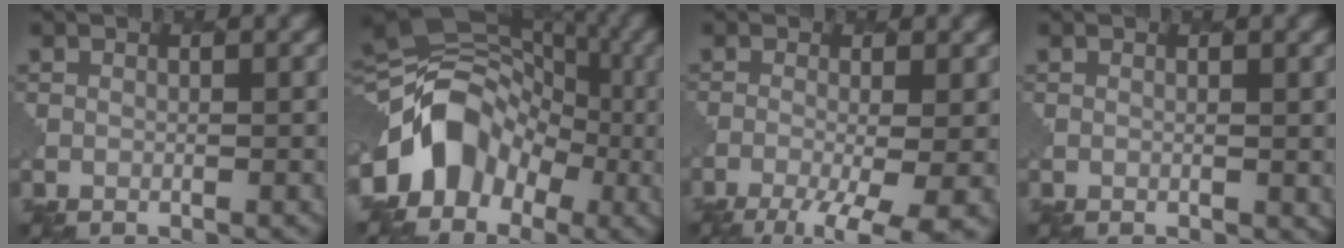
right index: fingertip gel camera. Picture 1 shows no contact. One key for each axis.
{"total": 8.2, "fx": -3.1, "fy": 6.4, "fz": 4.0, "tx": -0.043, "ty": 0.009, "tz": -0.064}
{"total": 7.1, "fx": -3.7, "fy": 2.0, "fz": 5.7, "tx": -0.096, "ty": -0.021, "tz": -0.055}
{"total": 1.0, "fx": 0.2, "fy": 0.5, "fz": 0.8, "tx": -0.012, "ty": -0.006, "tz": 0.005}